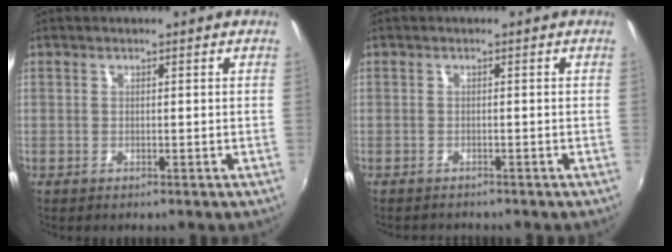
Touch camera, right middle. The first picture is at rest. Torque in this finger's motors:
{"motor_torque": [-0.12, -0.05, -0.04, 0.00]}